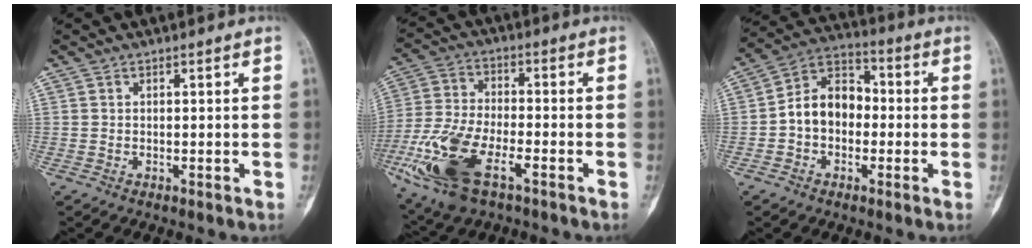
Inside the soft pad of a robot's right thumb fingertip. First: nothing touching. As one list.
[{"total": 16.8, "force": [-7.3, 7.5, 13.2], "torque": [-0.286, 0.007, -0.134]}, {"total": 10.5, "force": [-1.2, 7.9, 6.8], "torque": [-0.092, 0.038, -0.035]}]